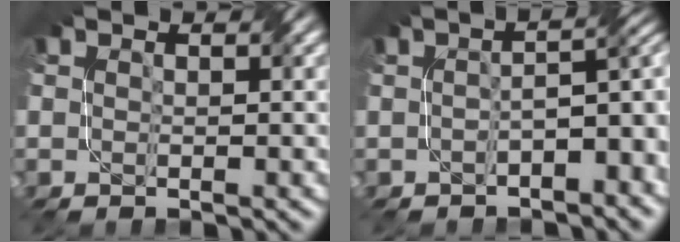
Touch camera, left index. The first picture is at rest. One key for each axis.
{"total": 4.8, "fx": -1.6, "fy": 1.7, "fz": 4.2, "tx": -0.049, "ty": 0.009, "tz": -0.030}